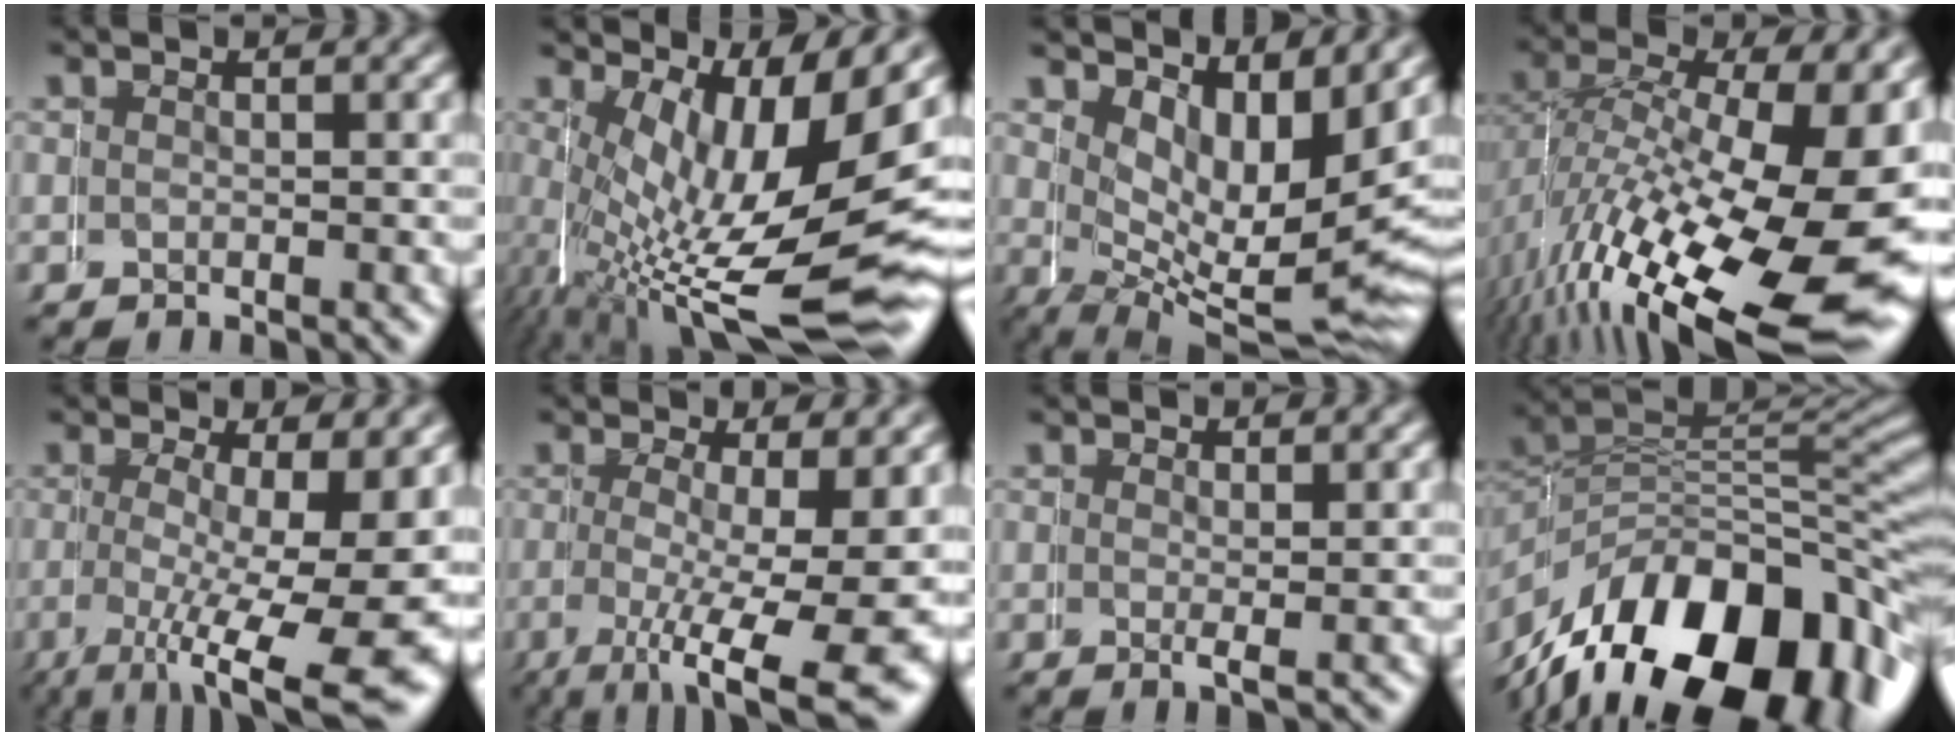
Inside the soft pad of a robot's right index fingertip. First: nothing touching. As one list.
[{"total": 11.7, "force": [-1.3, 3.8, 11.0], "torque": [-0.187, -0.041, 0.011]}, {"total": 7.8, "force": [2.5, 2.9, 6.8], "torque": [-0.103, -0.035, 0.052]}, {"total": 16.1, "force": [-4.1, 7.5, 13.6], "torque": [-0.226, -0.065, -0.016]}, {"total": 8.0, "force": [-0.1, 1.5, 7.9], "torque": [-0.119, -0.029, 0.022]}, {"total": 7.2, "force": [-0.9, 1.4, 7.0], "torque": [-0.116, -0.036, 0.011]}, {"total": 2.0, "force": [1.0, -0.4, 1.7], "torque": [-0.026, 0.001, 0.016]}, {"total": 18.8, "force": [-6.1, 11.7, 13.3], "torque": [-0.212, -0.045, -0.061]}]